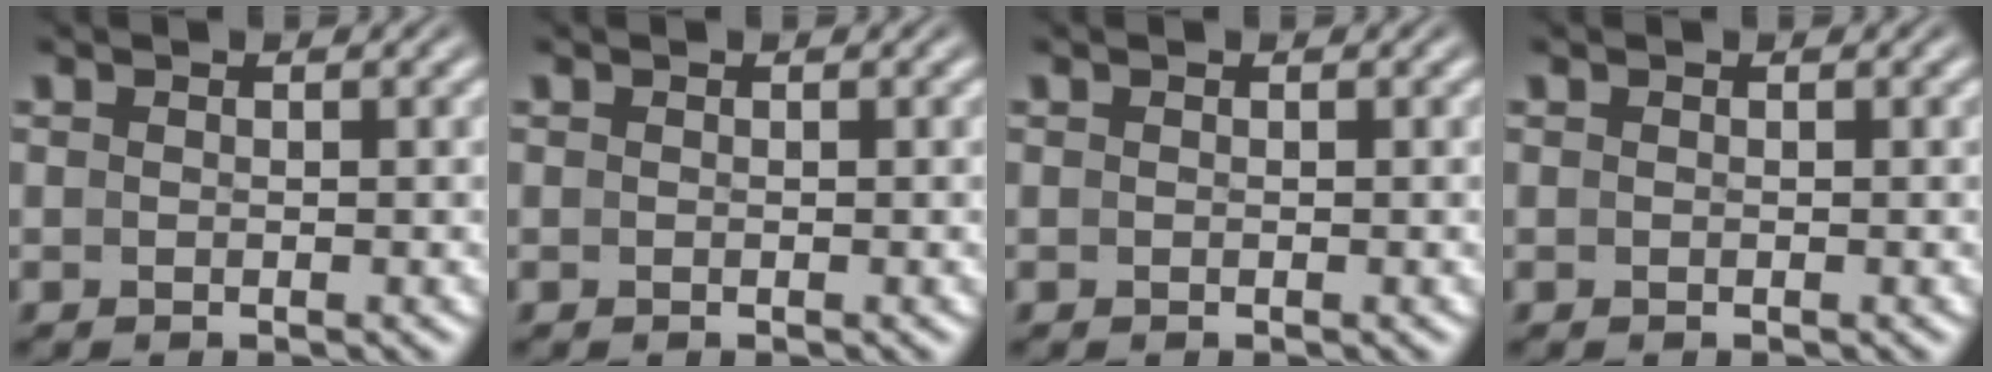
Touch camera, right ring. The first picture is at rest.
{"total": 0.0}
{"total": 0.0}
{"total": 0.0}